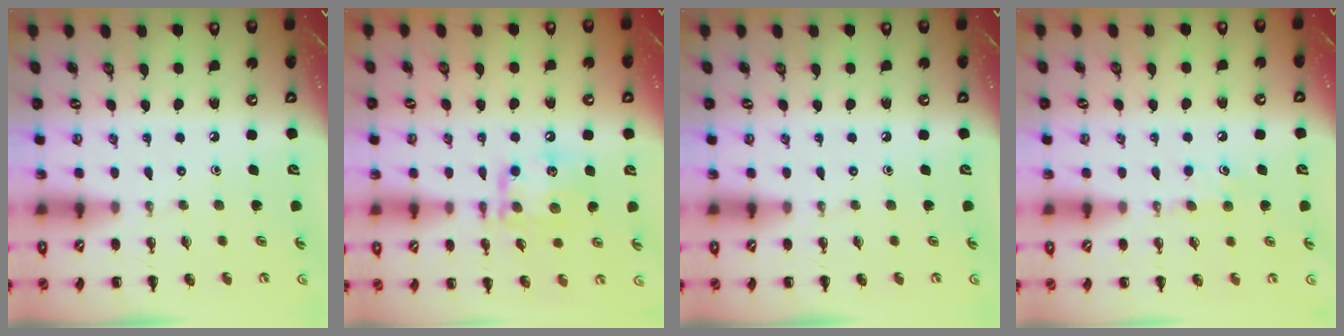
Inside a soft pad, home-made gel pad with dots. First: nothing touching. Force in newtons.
{"total": 13.8, "press": 13.7, "slide": 1.6}
{"total": 0.0}
{"total": 4.7, "press": 4.5, "slide": 1.5}